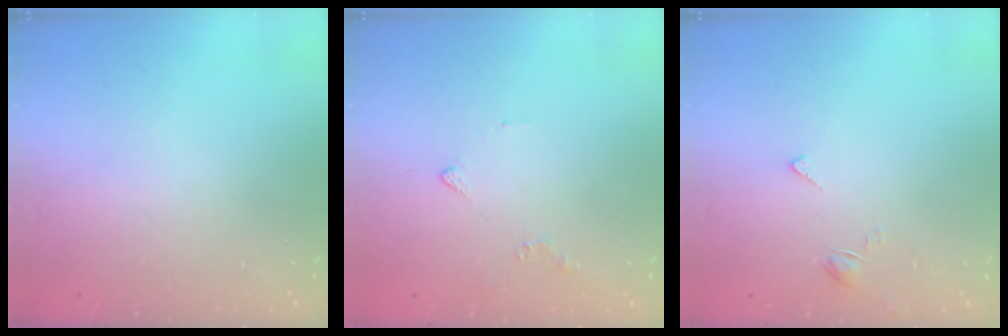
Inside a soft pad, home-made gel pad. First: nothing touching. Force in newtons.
{"total": 1.8, "press": 1.7, "slide": 0.6}
{"total": 2.9, "press": 2.8, "slide": 0.4}